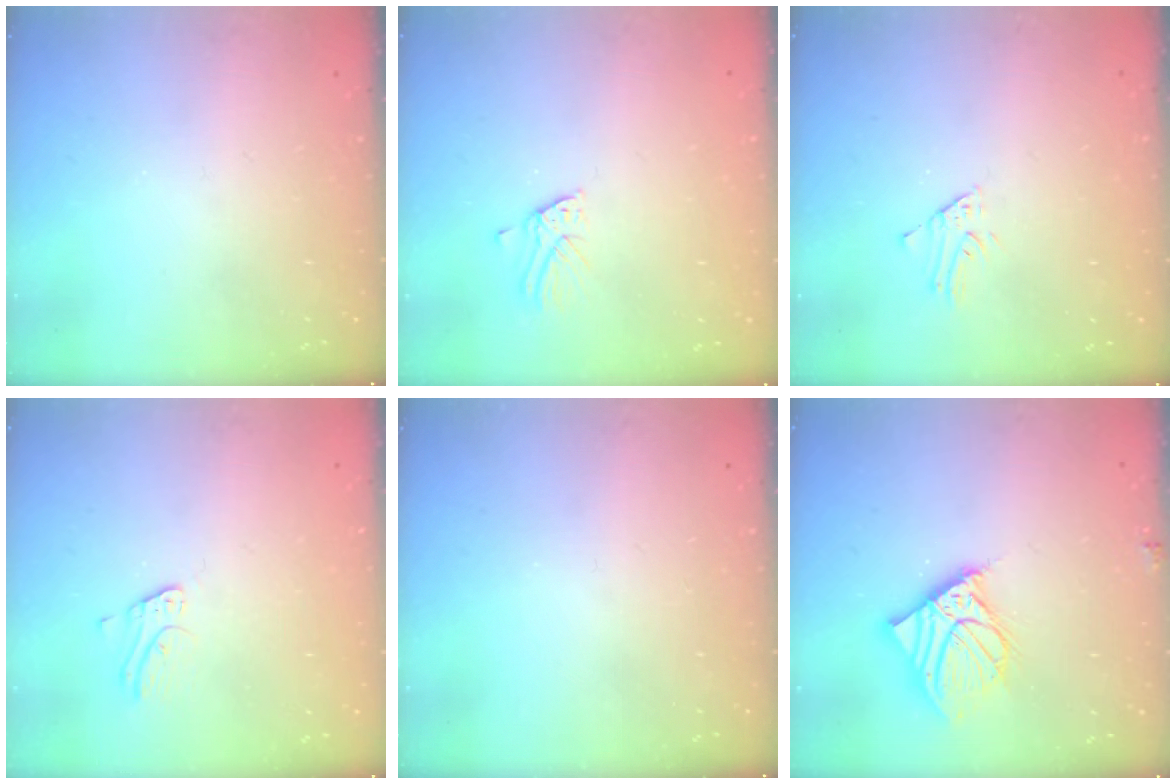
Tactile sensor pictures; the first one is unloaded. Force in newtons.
{"total": 1.7, "press": 1.7, "slide": 0.1}
{"total": 1.7, "press": 1.7, "slide": 0.2}
{"total": 2.5, "press": 2.5, "slide": 0.2}
{"total": 0.0}
{"total": 12.2, "press": 12.0, "slide": 2.1}